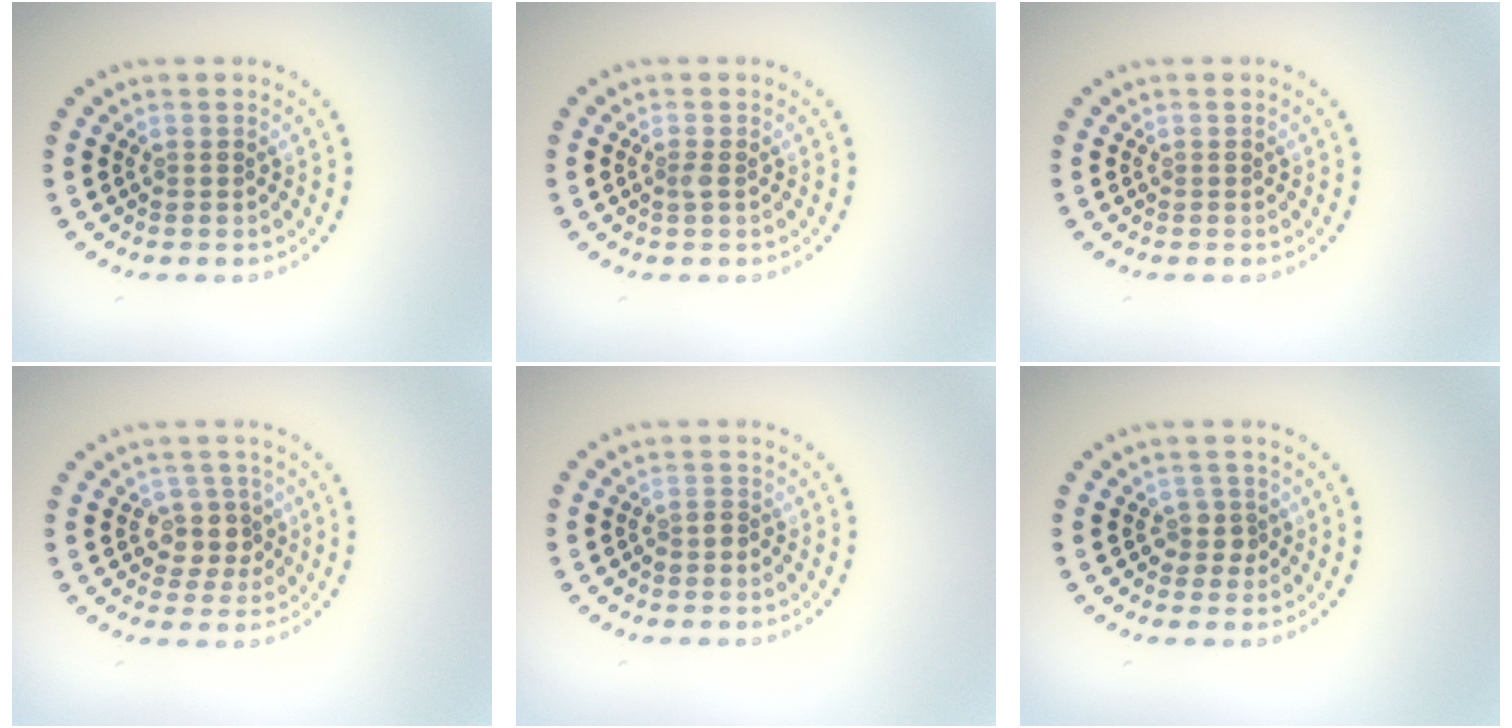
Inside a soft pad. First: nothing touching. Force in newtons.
{"total": 0.6, "press": 0.5, "slide": 0.2}
{"total": 0.0}
{"total": 2.5, "press": 2.0, "slide": 1.4}
{"total": 0.7, "press": 0.4, "slide": 0.6}
{"total": 1.6, "press": 1.4, "slide": 0.9}